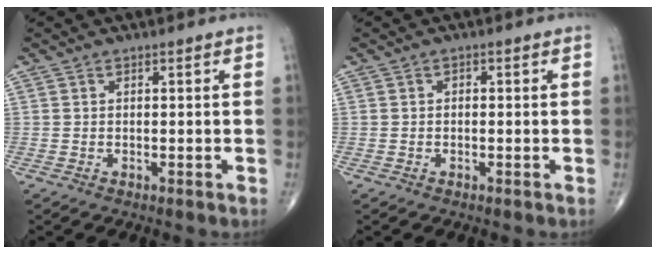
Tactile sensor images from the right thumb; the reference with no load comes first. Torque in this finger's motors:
{"motor_torque": [-0.10, 0.19, 0.23, 0.04, 0.02]}